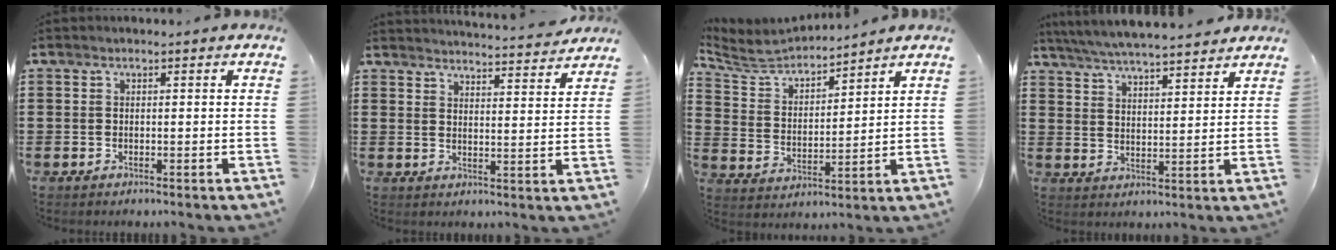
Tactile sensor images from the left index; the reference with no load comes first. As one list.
[{"total": 3.8, "force": [3.8, -0.6, 0.1], "torque": [-0.009, -0.031, 0.064]}, {"total": 5.3, "force": [5.0, 1.1, 1.4], "torque": [-0.056, -0.027, 0.083]}, {"total": 5.5, "force": [5.4, -0.1, 1.3], "torque": [-0.047, -0.027, 0.095]}]